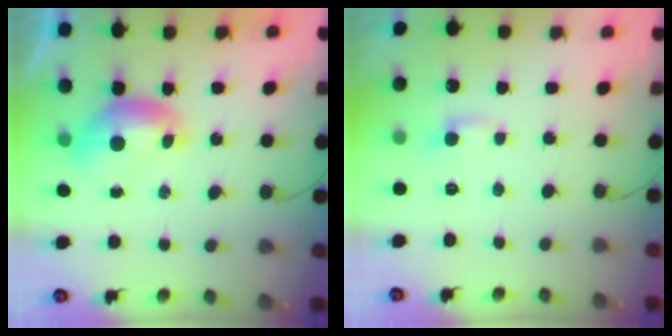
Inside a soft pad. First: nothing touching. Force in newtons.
{"total": 1.4, "press": 1.3, "slide": 0.5}